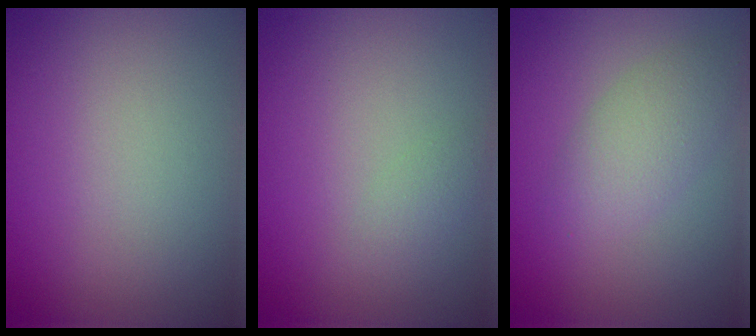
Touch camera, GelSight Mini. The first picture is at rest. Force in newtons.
{"total": 1.0, "press": 1.0, "slide": 0.1}
{"total": 2.9, "press": 2.8, "slide": 0.3}